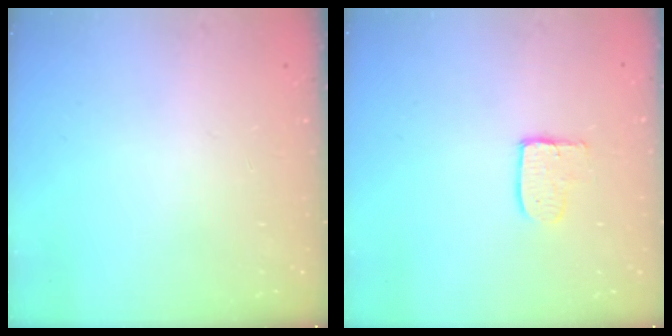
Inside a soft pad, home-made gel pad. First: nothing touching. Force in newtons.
{"total": 5.5, "press": 5.5, "slide": 0.2}